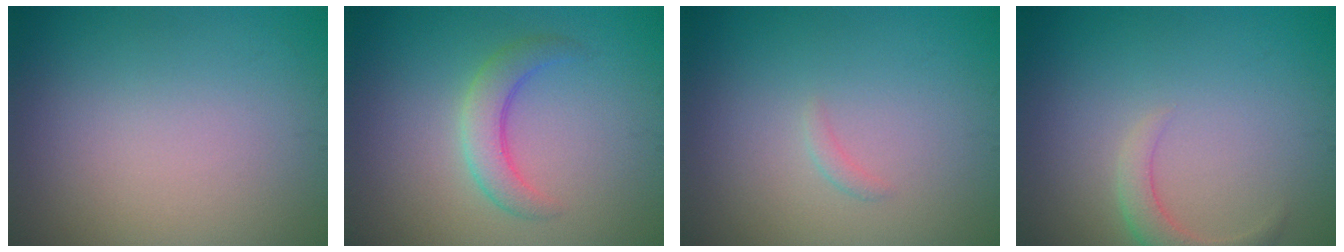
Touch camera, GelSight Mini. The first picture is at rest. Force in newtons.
{"total": 3.0, "press": 3.0, "slide": 0.2}
{"total": 0.6, "press": 0.6, "slide": 0.1}
{"total": 2.2, "press": 2.2, "slide": 0.2}